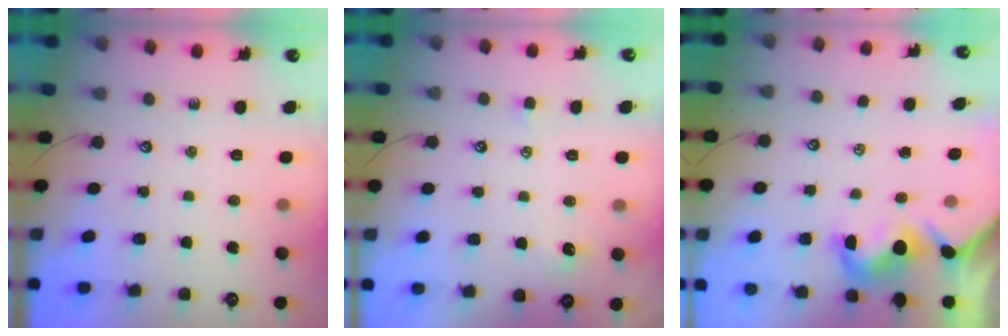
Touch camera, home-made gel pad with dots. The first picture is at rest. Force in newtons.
{"total": 0.6, "press": 0.2, "slide": 0.6}
{"total": 1.5, "press": 1.2, "slide": 0.9}